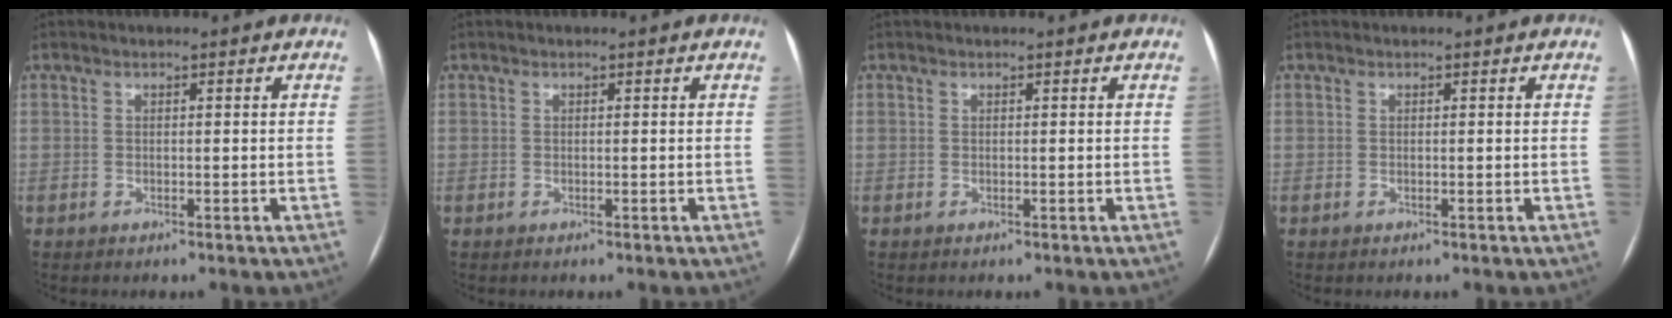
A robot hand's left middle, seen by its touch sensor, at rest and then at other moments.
{"total": 0.0}
{"total": 0.0}
{"total": 0.0}